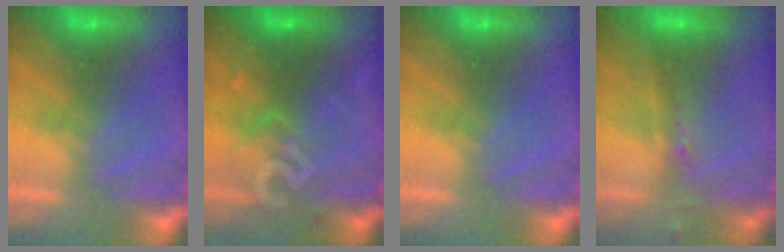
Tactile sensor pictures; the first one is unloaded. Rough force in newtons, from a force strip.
{"total": 2.8}
{"total": 0.0}
{"total": 2.4}